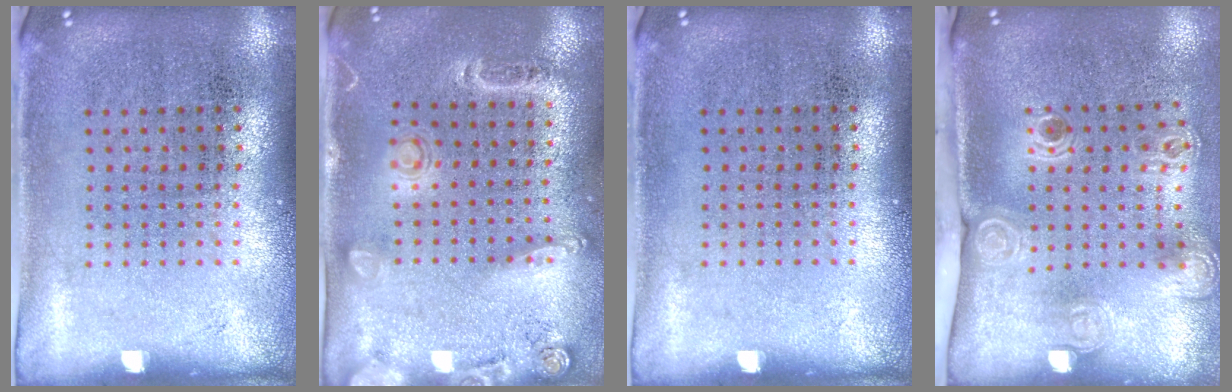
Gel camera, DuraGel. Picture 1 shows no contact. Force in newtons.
{"total": 1.5, "press": 1.3, "slide": 0.8}
{"total": 0.0}
{"total": 2.4, "press": 1.7, "slide": 1.7}